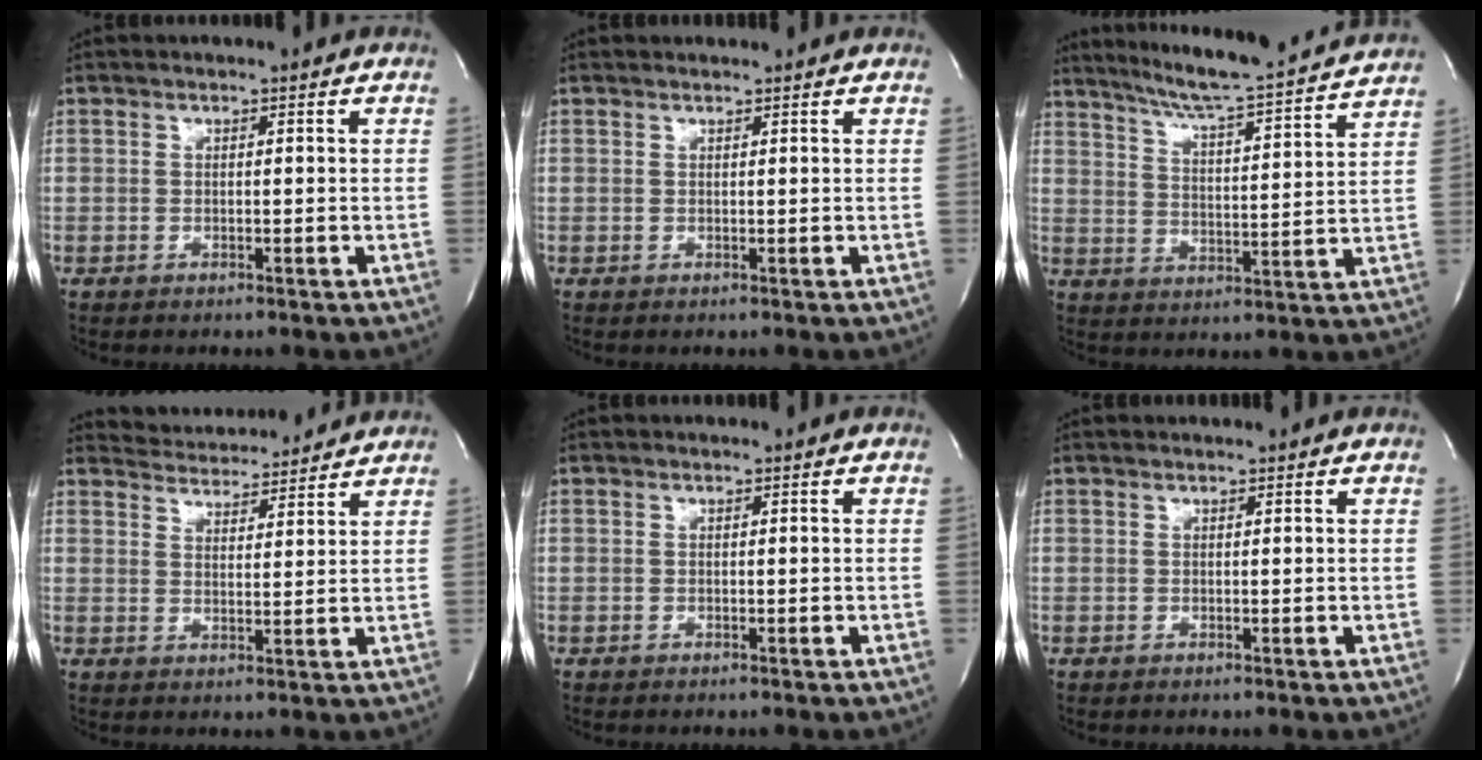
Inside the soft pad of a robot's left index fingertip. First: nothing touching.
{"total": 1.2, "force": [1.2, -0.1, 0.2], "torque": [-0.008, 0.009, 0.021]}
{"total": 18.1, "force": [16.5, -0.4, 7.4], "torque": [-0.125, -0.015, 0.232]}
{"total": 9.3, "force": [9.1, 1.3, 1.1], "torque": [-0.024, 0.013, 0.129]}
{"total": 0.0}
{"total": 0.8, "force": [0.7, -0.1, 0.2], "torque": [-0.006, 0.006, 0.014]}